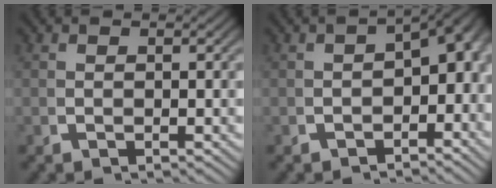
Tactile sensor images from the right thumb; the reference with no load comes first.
{"total": 4.2, "force": [-1.0, 2.6, 3.1], "torque": [-0.030, -0.004, -0.016]}